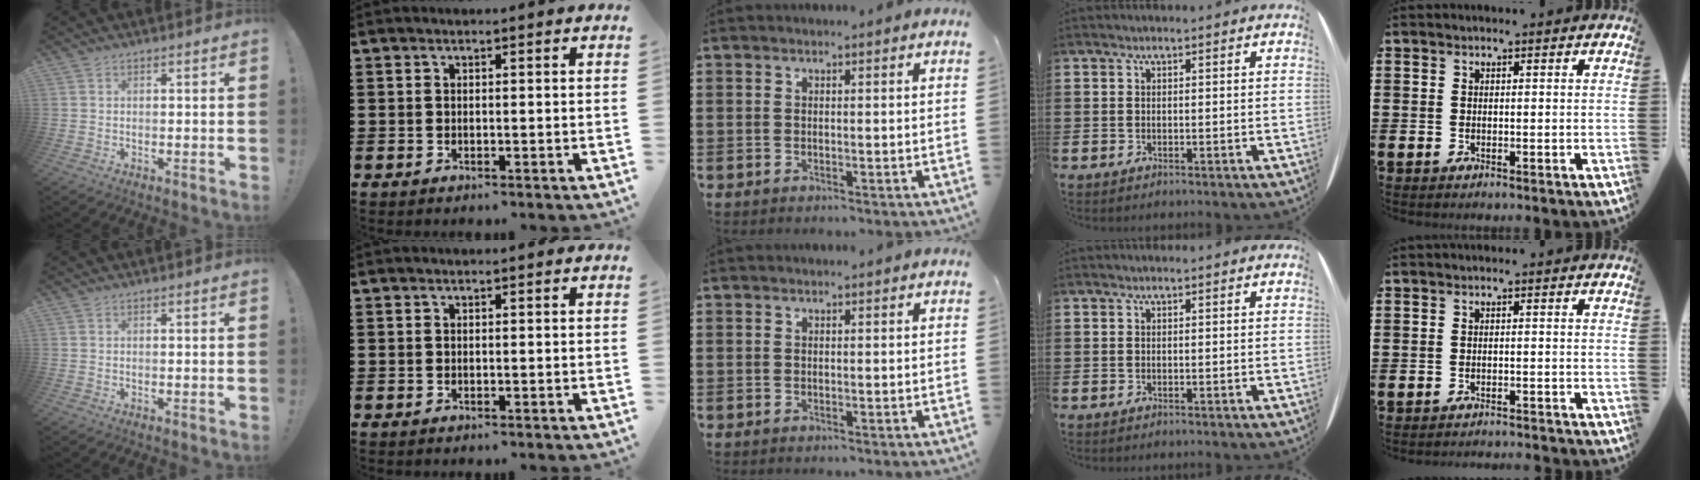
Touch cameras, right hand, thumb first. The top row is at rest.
{"little": {"total": 1.2, "force": [-1.2, -0.2, -0.1], "torque": [-0.001, 0.002, -0.025]}}